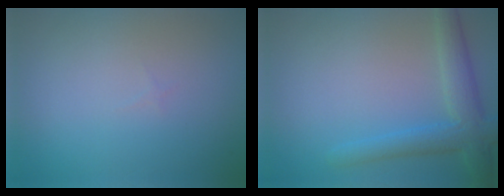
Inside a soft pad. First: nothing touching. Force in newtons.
{"total": 4.0, "press": 4.0, "slide": 0.1}